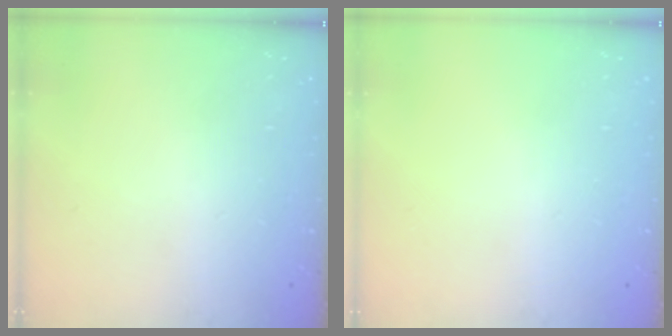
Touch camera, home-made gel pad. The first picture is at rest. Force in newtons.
{"total": 0.0}